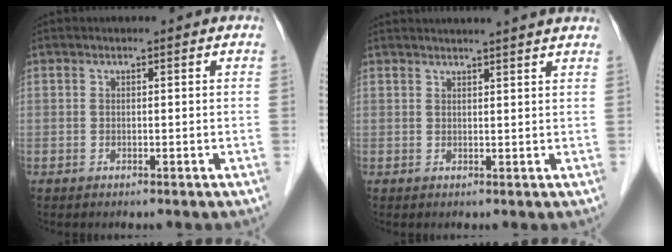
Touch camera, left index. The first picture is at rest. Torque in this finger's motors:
{"motor_torque": [0.89, -1.25, 0.05, 0.01]}